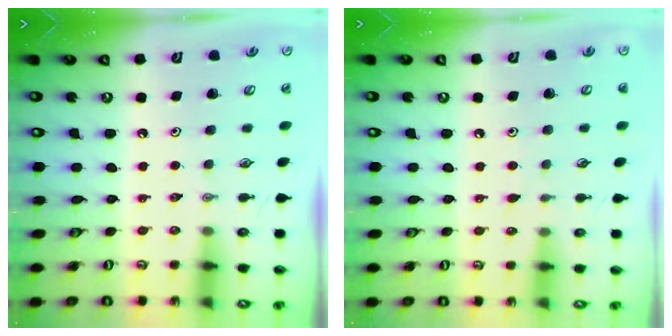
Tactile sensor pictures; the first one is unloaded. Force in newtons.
{"total": 2.2, "press": 2.2, "slide": 0.3}